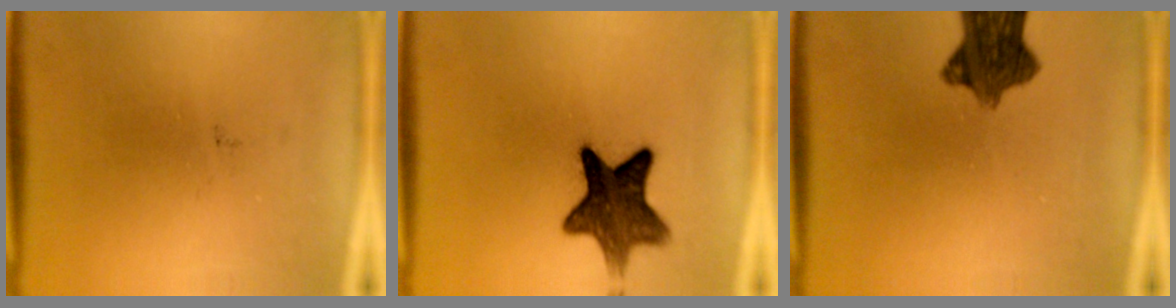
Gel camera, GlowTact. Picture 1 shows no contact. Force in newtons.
{"total": 10.7}
{"total": 8.7}